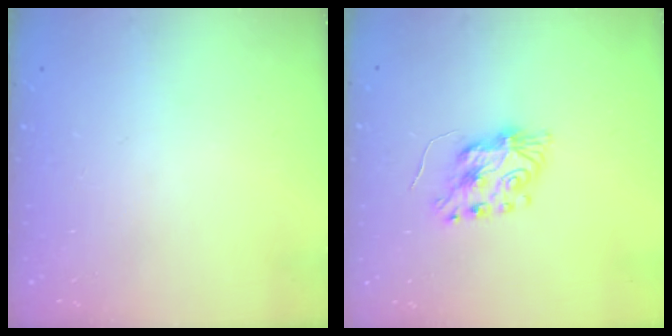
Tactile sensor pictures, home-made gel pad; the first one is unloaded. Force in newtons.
{"total": 8.7, "press": 8.6, "slide": 0.6}